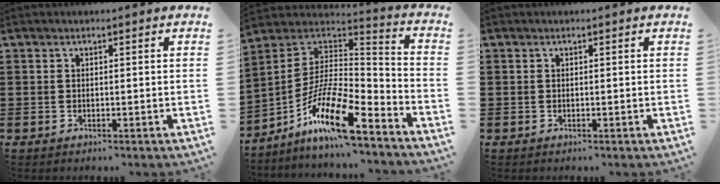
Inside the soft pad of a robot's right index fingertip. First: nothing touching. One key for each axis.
{"total": 15.2, "fx": -9.3, "fy": 3.6, "fz": 11.4, "tx": -0.222, "ty": 0.007, "tz": -0.175}
{"total": 0.0}